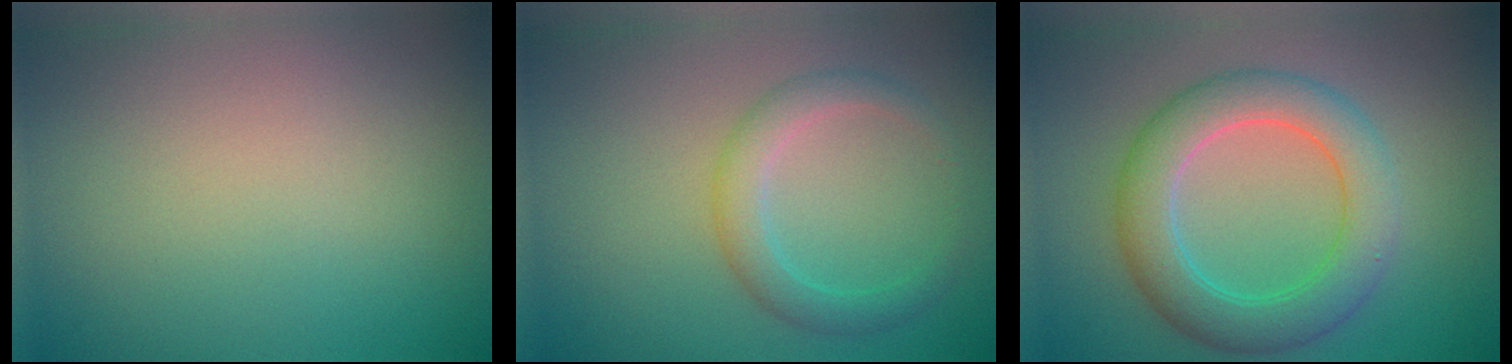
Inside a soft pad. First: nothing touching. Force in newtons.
{"total": 2.7, "press": 2.7, "slide": 0.1}
{"total": 5.9, "press": 5.9, "slide": 0.4}